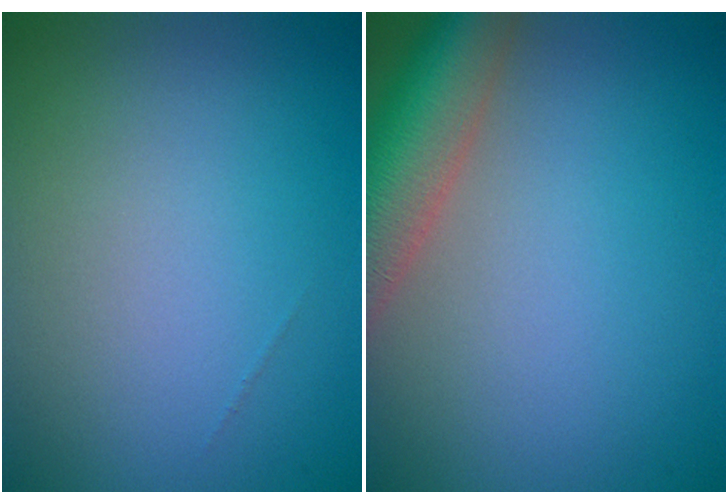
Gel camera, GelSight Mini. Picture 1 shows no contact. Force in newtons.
{"total": 7.4, "press": 7.4, "slide": 0.7}